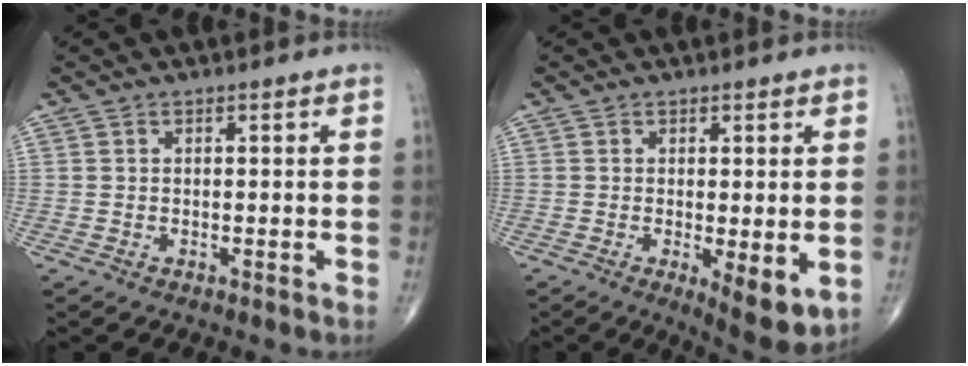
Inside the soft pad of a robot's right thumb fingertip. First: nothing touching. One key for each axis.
{"total": 7.2, "fx": -1.4, "fy": 2.2, "fz": 6.7, "tx": -0.096, "ty": -0.023, "tz": -0.017}